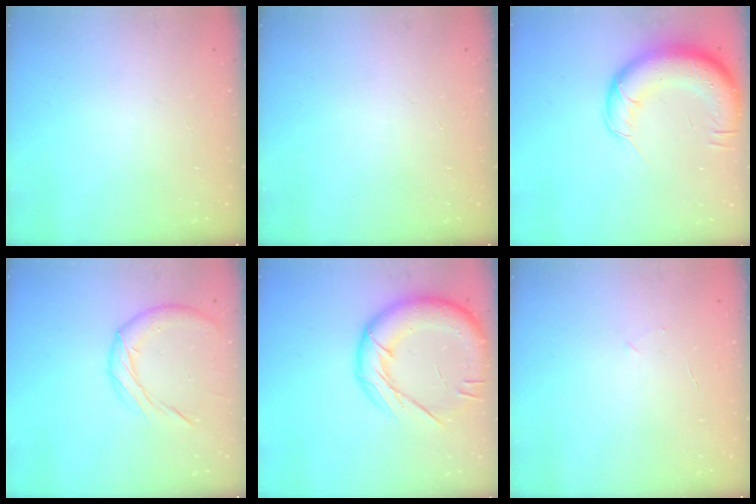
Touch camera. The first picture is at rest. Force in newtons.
{"total": 0.0}
{"total": 16.3, "press": 15.9, "slide": 3.8}
{"total": 9.4, "press": 9.3, "slide": 1.3}
{"total": 22.3, "press": 22.0, "slide": 3.7}
{"total": 2.4, "press": 2.3, "slide": 0.8}